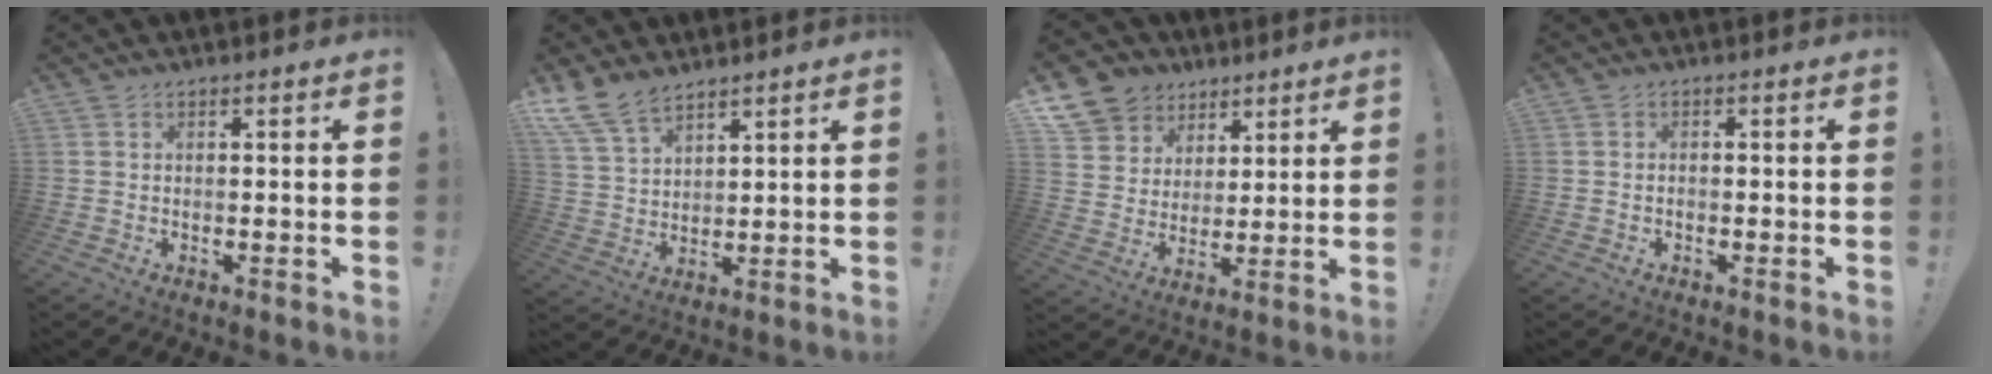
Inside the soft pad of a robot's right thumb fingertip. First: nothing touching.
{"total": 10.0, "force": [7.8, 4.6, 4.2], "torque": [-0.090, -0.038, 0.156]}
{"total": 11.1, "force": [6.1, 9.0, 2.4], "torque": [-0.035, -0.045, 0.123]}
{"total": 0.8, "force": [-0.5, 0.4, 0.4], "torque": [-0.006, 0.004, -0.010]}